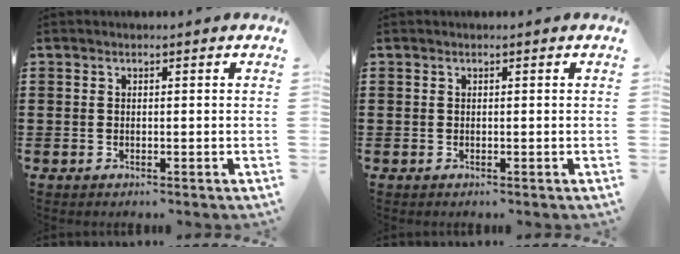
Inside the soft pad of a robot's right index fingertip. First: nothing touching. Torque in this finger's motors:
{"motor_torque": [-0.69, 1.45, 0.00, 0.01]}